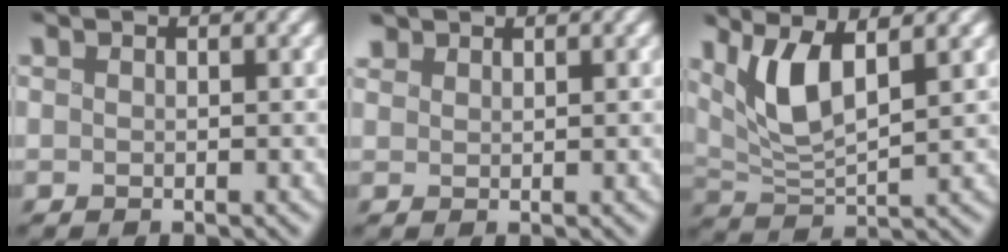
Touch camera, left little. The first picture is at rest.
{"total": 1.1, "force": [1.0, 0.5, 0.1], "torque": [-0.005, 0.004, 0.020]}
{"total": 4.6, "force": [2.0, 1.2, 4.0], "torque": [-0.091, -0.004, 0.041]}